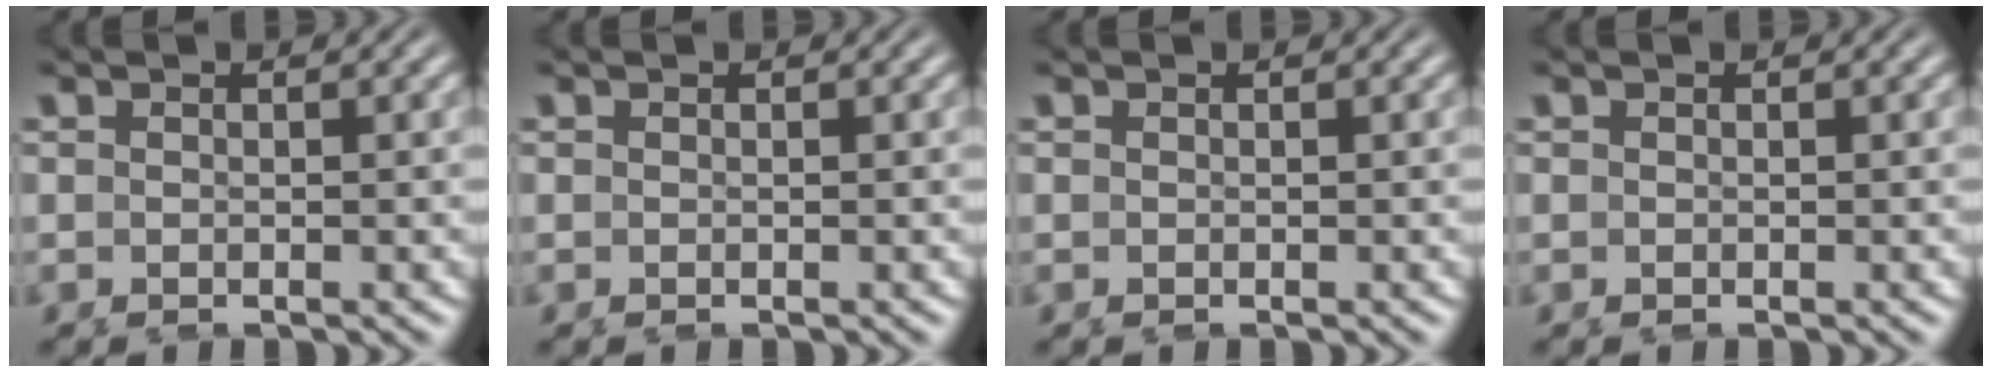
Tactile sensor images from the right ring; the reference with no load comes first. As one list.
[{"total": 0.0}, {"total": 0.0}, {"total": 0.0}]